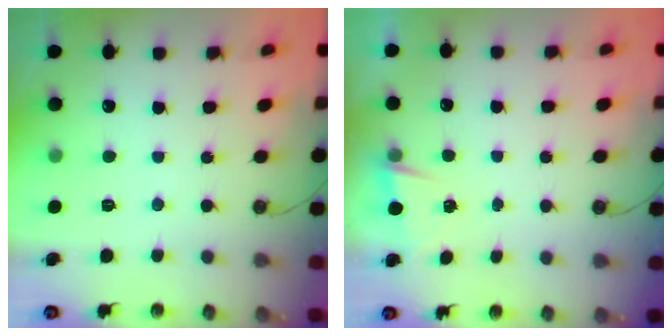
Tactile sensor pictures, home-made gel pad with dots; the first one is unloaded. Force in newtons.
{"total": 1.3, "press": 0.7, "slide": 1.1}